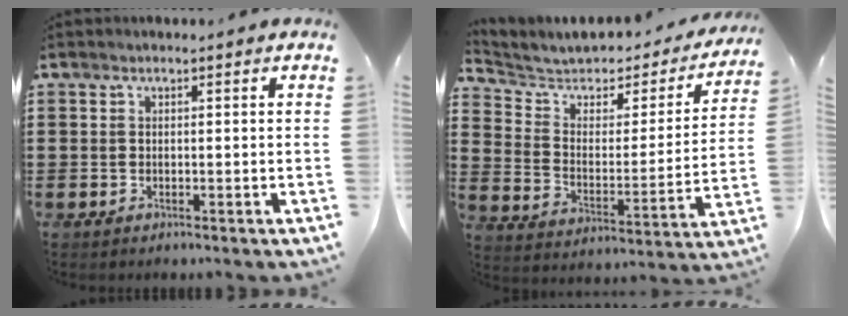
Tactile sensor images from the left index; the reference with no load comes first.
{"total": 4.7, "force": [4.0, 2.1, 1.2], "torque": [-0.055, -0.032, 0.060]}